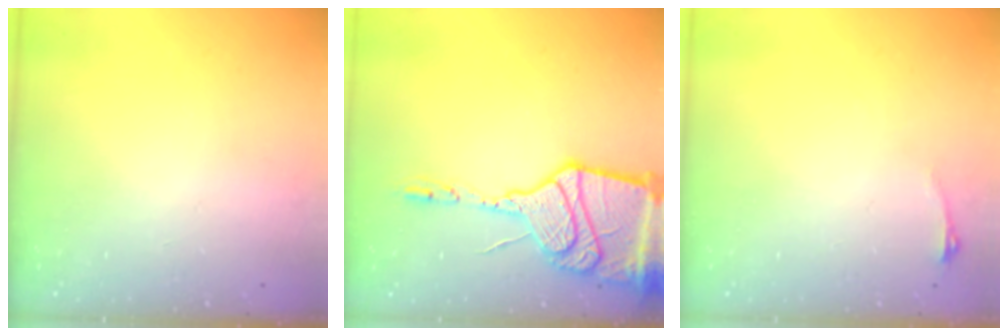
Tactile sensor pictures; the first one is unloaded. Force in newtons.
{"total": 24.1, "press": 21.5, "slide": 10.8}
{"total": 2.9, "press": 2.6, "slide": 1.5}